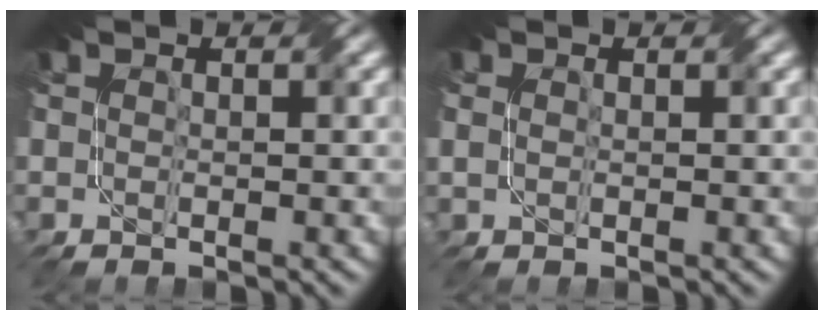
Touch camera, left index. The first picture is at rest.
{"total": 0.5, "force": [0.4, 0.3, 0.0], "torque": [-0.001, 0.002, 0.007]}